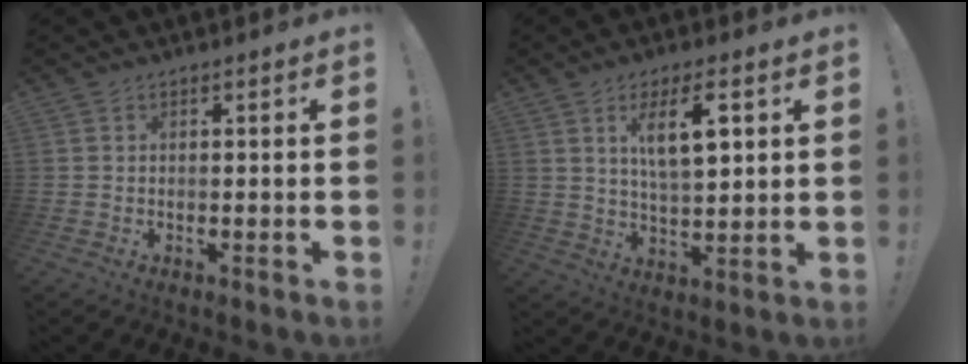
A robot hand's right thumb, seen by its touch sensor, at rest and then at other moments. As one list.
[{"total": 10.7, "force": [4.2, 3.5, 9.1], "torque": [-0.145, -0.008, 0.068]}]